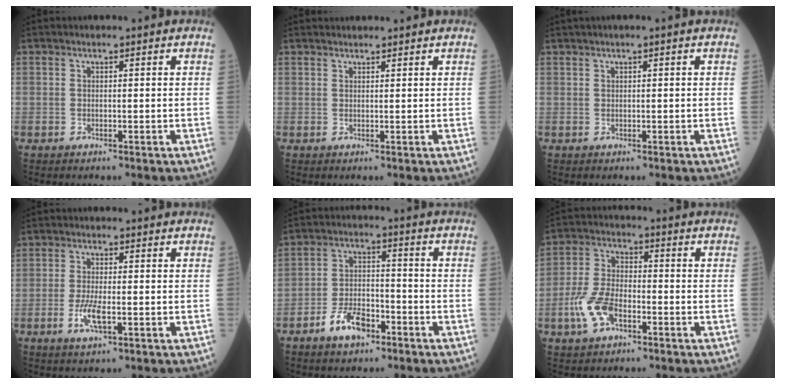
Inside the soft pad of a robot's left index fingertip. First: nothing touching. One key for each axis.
{"total": 3.3, "fx": 3.1, "fy": 0.4, "fz": 0.8, "tx": -0.009, "ty": 0.025, "tz": 0.041}
{"total": 0.8, "fx": 0.4, "fy": -0.2, "fz": 0.7, "tx": -0.018, "ty": 0.009, "tz": 0.012}
{"total": 3.6, "fx": -1.3, "fy": 0.9, "fz": 3.3, "tx": -0.076, "ty": -0.007, "tz": -0.025}
{"total": 6.8, "fx": -4.3, "fy": 3.2, "fz": 4.0, "tx": -0.084, "ty": 0.004, "tz": -0.080}
{"total": 7.6, "fx": -3.4, "fy": 3.8, "fz": 5.6, "tx": -0.130, "ty": 0.001, "tz": -0.070}